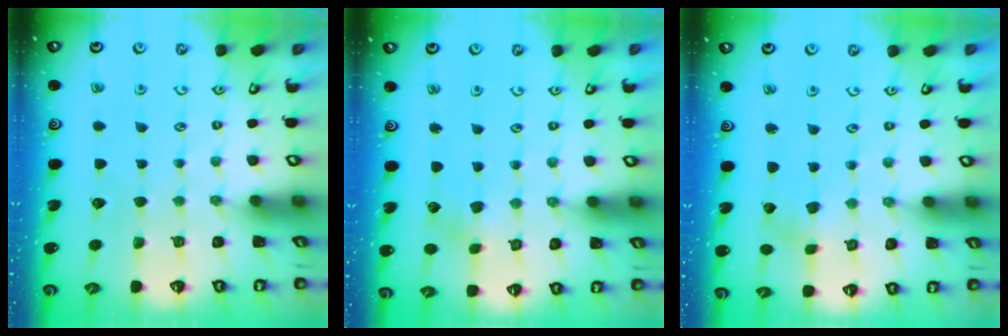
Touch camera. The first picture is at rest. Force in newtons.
{"total": 2.5, "press": 2.5, "slide": 0.4}
{"total": 1.1, "press": 1.1, "slide": 0.2}